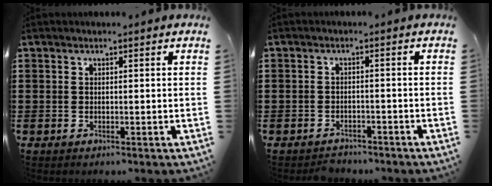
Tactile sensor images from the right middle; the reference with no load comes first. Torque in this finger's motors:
{"motor_torque": [-1.17, 0.60, -0.25, -0.06]}